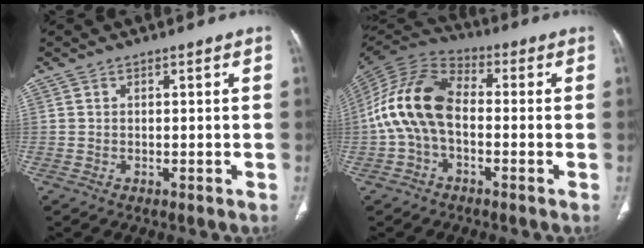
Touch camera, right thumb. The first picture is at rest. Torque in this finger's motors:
{"motor_torque": [-0.31, 1.44, 0.91, -0.88, 0.53]}